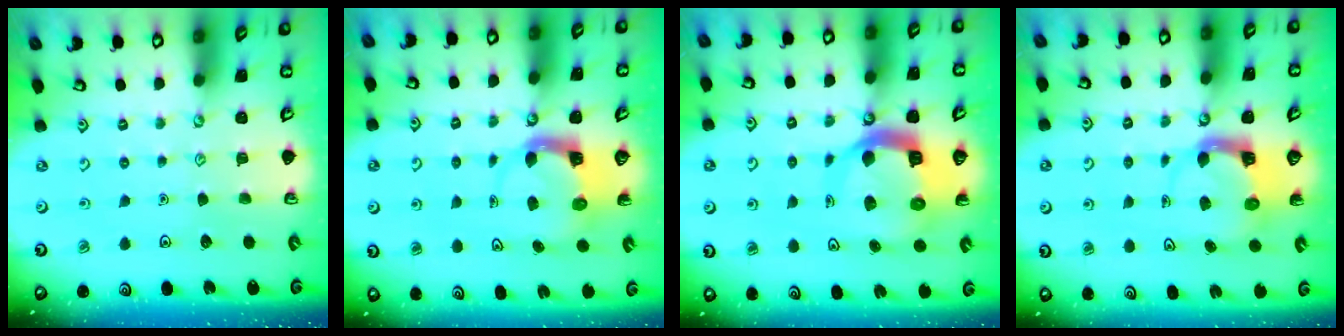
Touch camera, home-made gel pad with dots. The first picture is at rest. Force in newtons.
{"total": 3.7, "press": 3.6, "slide": 0.6}
{"total": 11.9, "press": 11.8, "slide": 1.4}
{"total": 3.9, "press": 3.8, "slide": 0.5}